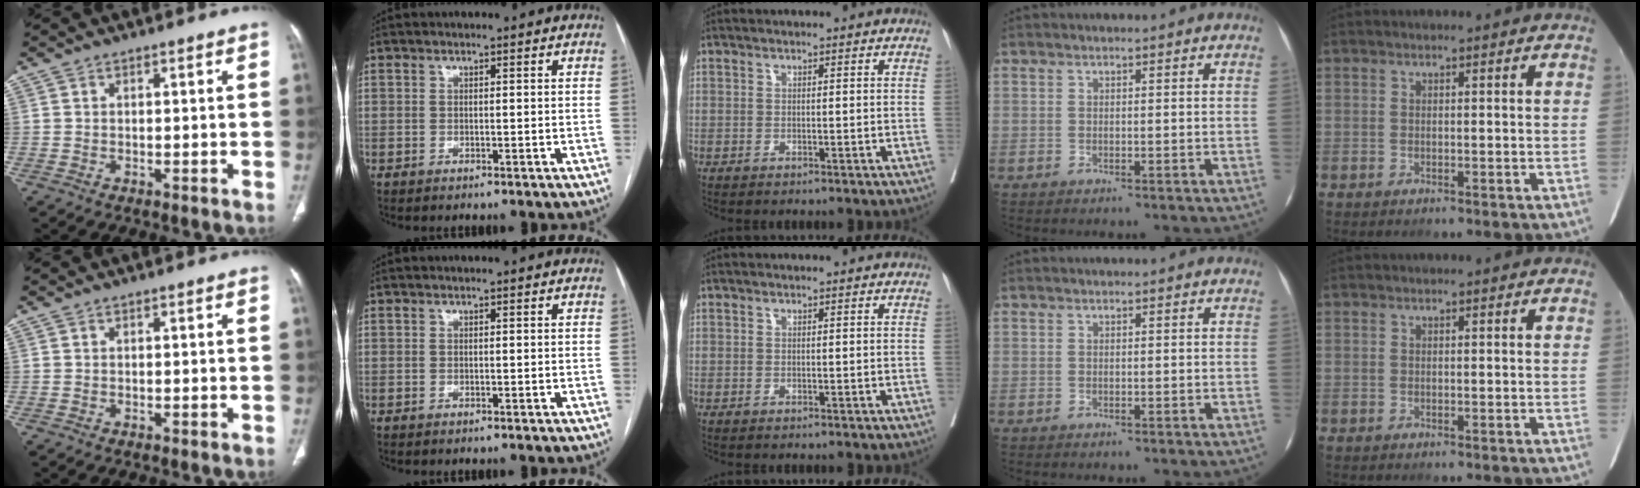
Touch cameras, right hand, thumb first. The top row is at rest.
{}